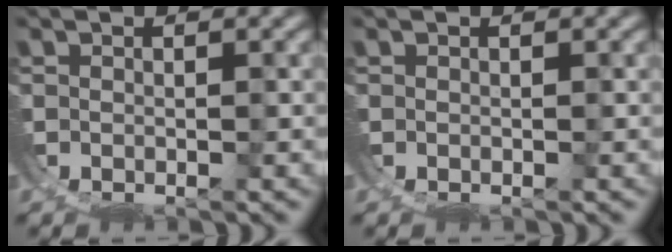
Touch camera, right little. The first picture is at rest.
{"total": 0.0}